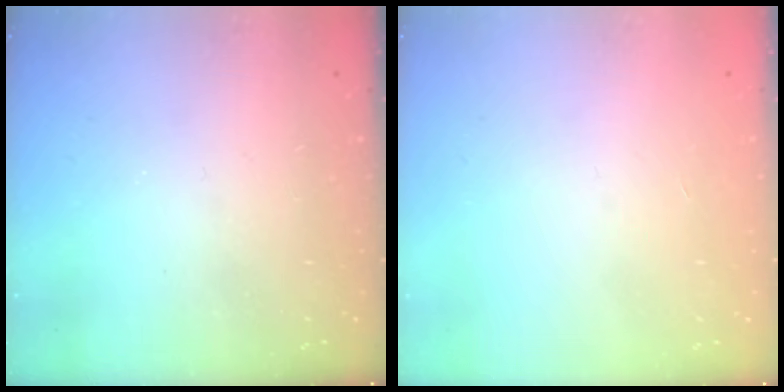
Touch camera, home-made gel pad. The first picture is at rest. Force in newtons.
{"total": 0.0}